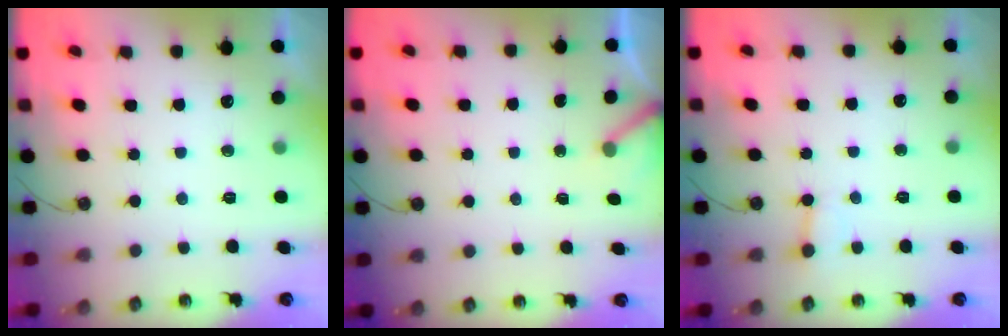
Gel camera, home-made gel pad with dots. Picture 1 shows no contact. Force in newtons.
{"total": 3.1, "press": 3.1, "slide": 0.2}
{"total": 2.1, "press": 2.1, "slide": 0.1}